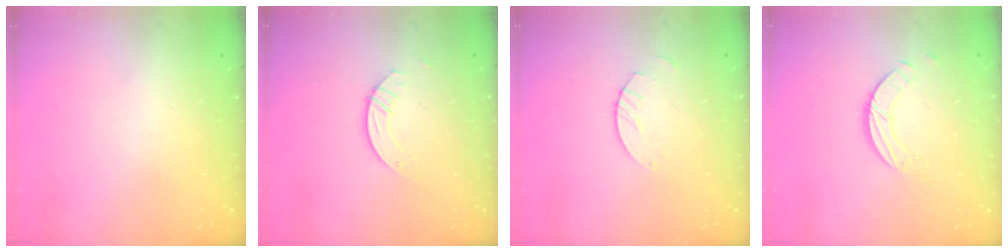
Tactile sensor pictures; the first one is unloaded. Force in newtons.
{"total": 2.8, "press": 2.8, "slide": 0.2}
{"total": 2.5, "press": 2.5, "slide": 0.1}
{"total": 3.9, "press": 3.9, "slide": 0.4}